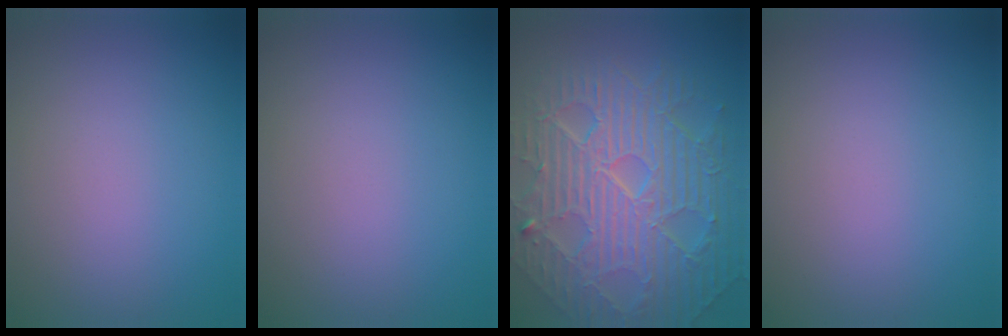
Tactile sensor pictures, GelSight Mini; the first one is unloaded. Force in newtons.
{"total": 0.0}
{"total": 11.1, "press": 7.2, "slide": 8.5}
{"total": 0.0}